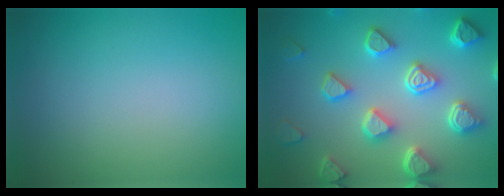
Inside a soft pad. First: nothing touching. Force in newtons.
{"total": 7.0, "press": 5.7, "slide": 4.1}